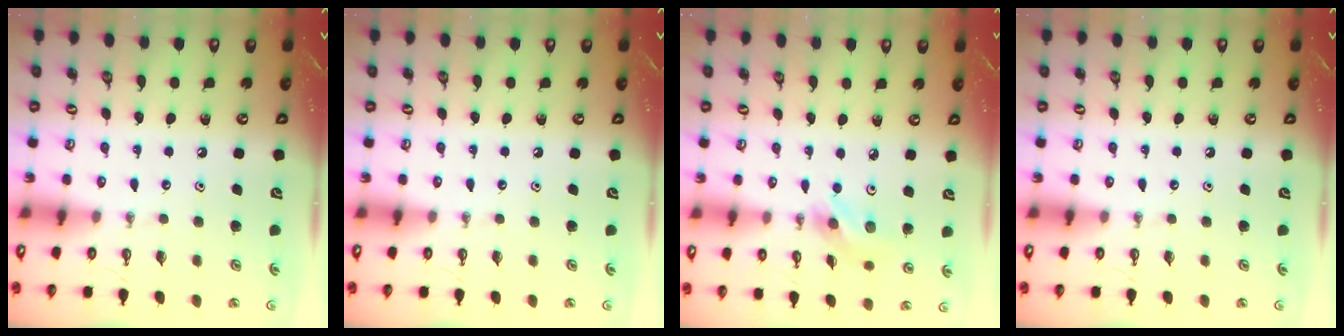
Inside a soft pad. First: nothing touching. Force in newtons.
{"total": 0.0}
{"total": 5.8, "press": 5.8, "slide": 0.7}
{"total": 0.0}